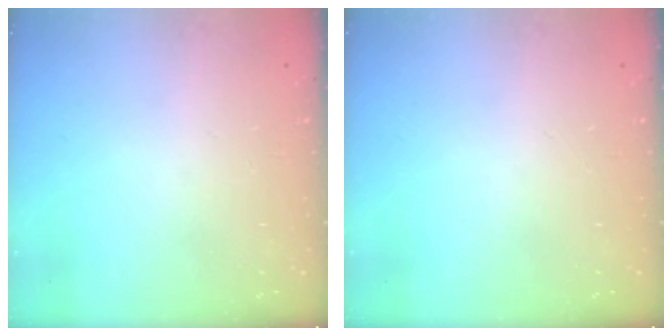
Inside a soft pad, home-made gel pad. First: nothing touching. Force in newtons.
{"total": 0.0}